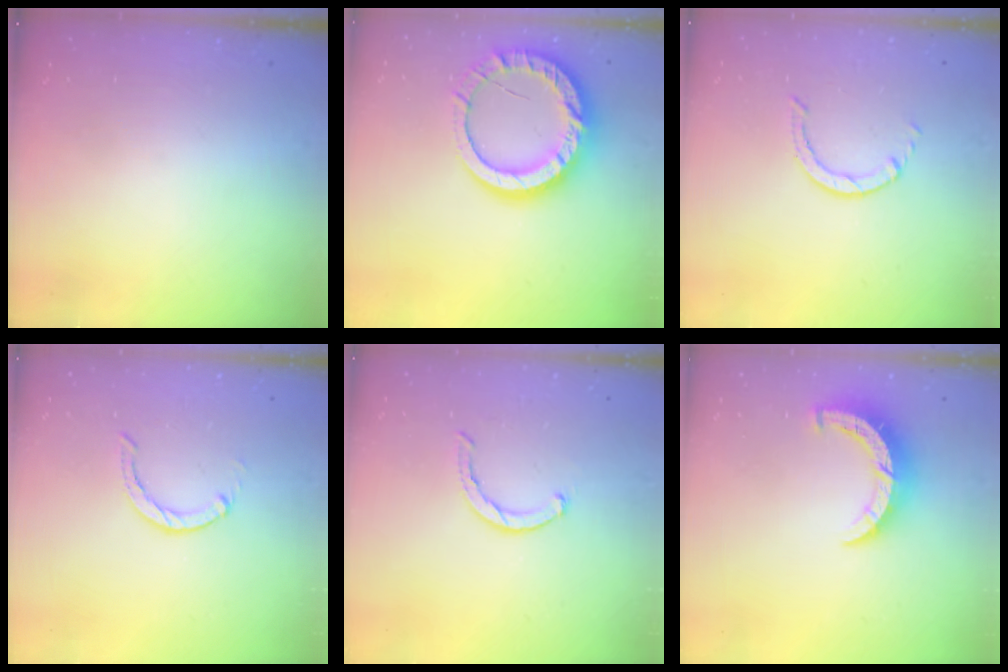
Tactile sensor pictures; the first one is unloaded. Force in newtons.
{"total": 16.7, "press": 16.6, "slide": 1.4}
{"total": 0.6, "press": 0.6, "slide": 0.1}
{"total": 0.0}
{"total": 2.3, "press": 2.2, "slide": 0.5}
{"total": 8.0, "press": 8.0, "slide": 0.3}